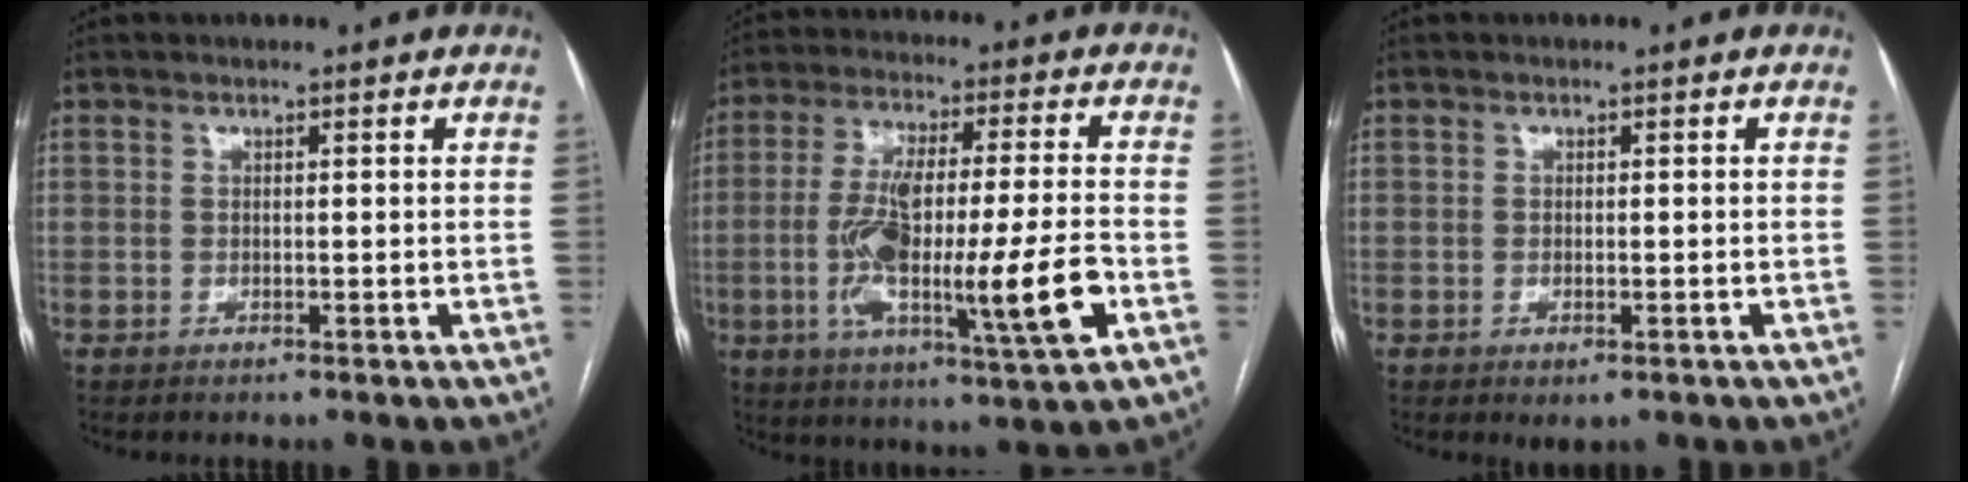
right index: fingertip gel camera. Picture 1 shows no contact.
{"total": 17.9, "force": [-4.3, 1.7, 17.2], "torque": [-0.293, -0.008, -0.068]}
{"total": 1.9, "force": [-1.0, 0.8, 1.4], "torque": [-0.020, -0.004, -0.006]}